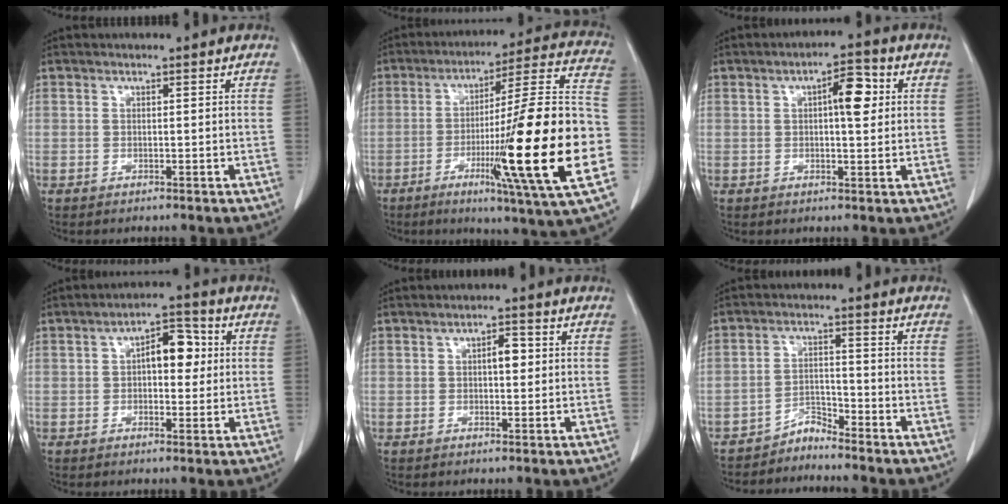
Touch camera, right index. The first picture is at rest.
{"total": 25.0, "force": [-6.3, -0.5, 24.2], "torque": [-0.337, -0.010, -0.106]}
{"total": 5.6, "force": [1.3, 1.6, 5.2], "torque": [-0.081, 0.010, 0.017]}
{"total": 6.5, "force": [1.0, 3.1, 5.6], "torque": [-0.085, 0.025, 0.012]}
{"total": 2.7, "force": [0.4, 1.1, 2.5], "torque": [-0.039, 0.004, 0.004]}
{"total": 3.0, "force": [-3.0, 0.1, -0.3], "torque": [0.013, -0.006, -0.053]}